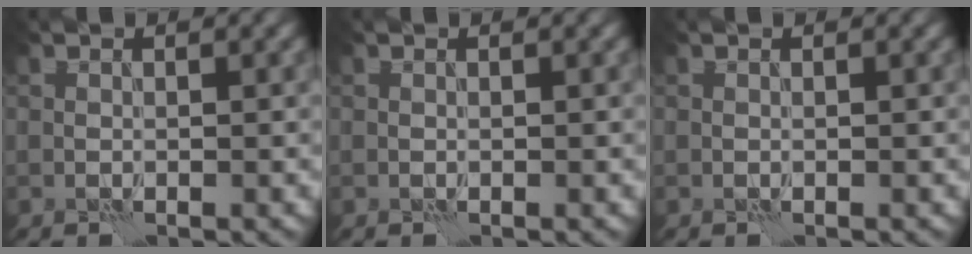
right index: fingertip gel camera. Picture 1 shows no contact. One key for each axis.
{"total": 0.0}
{"total": 0.0}